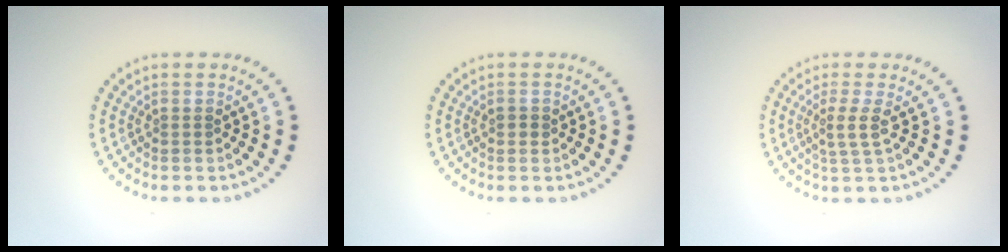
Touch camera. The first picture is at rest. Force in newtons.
{"total": 0.7, "press": 0.6, "slide": 0.2}
{"total": 1.8, "press": 1.3, "slide": 1.3}